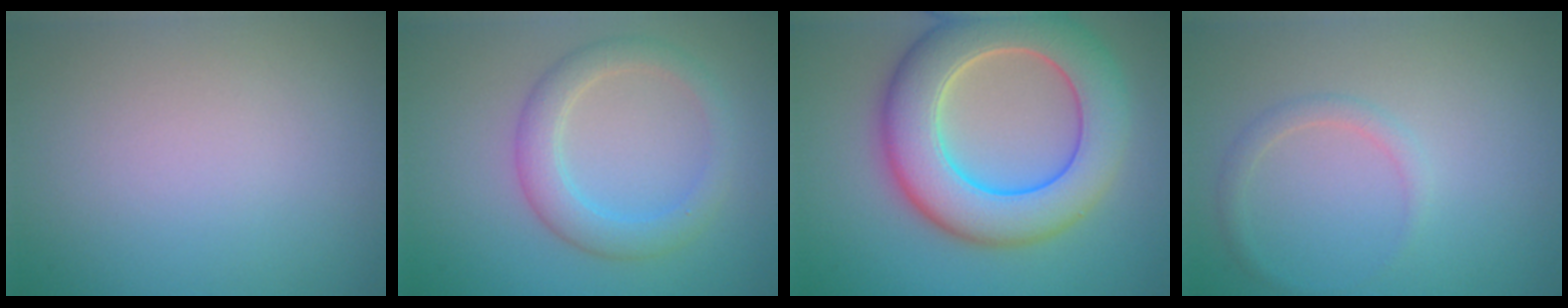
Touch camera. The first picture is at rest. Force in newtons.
{"total": 3.6, "press": 3.5, "slide": 0.2}
{"total": 10.2, "press": 10.2, "slide": 0.7}
{"total": 1.3, "press": 1.3, "slide": 0.1}